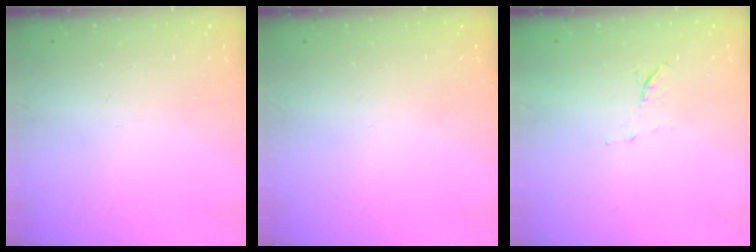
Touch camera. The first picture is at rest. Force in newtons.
{"total": 0.0}
{"total": 4.9, "press": 4.8, "slide": 1.3}